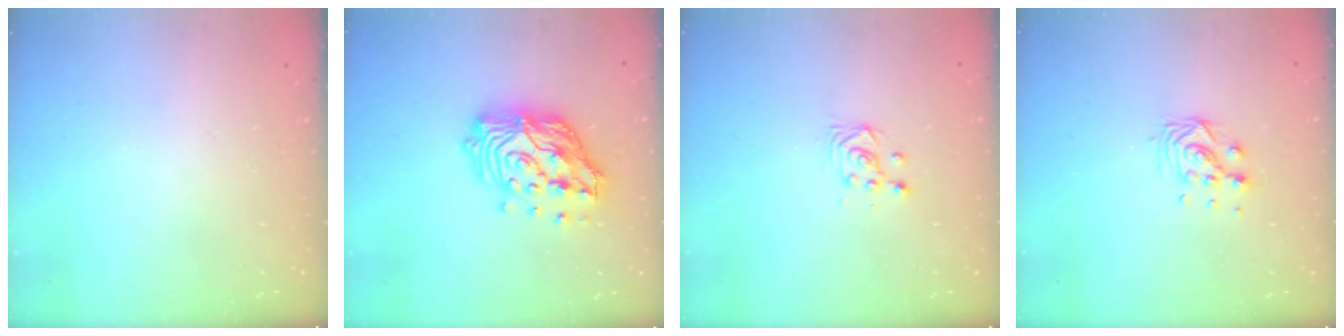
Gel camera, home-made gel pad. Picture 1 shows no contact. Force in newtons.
{"total": 17.9, "press": 17.8, "slide": 1.7}
{"total": 3.6, "press": 3.6, "slide": 0.3}
{"total": 6.1, "press": 6.1, "slide": 0.3}